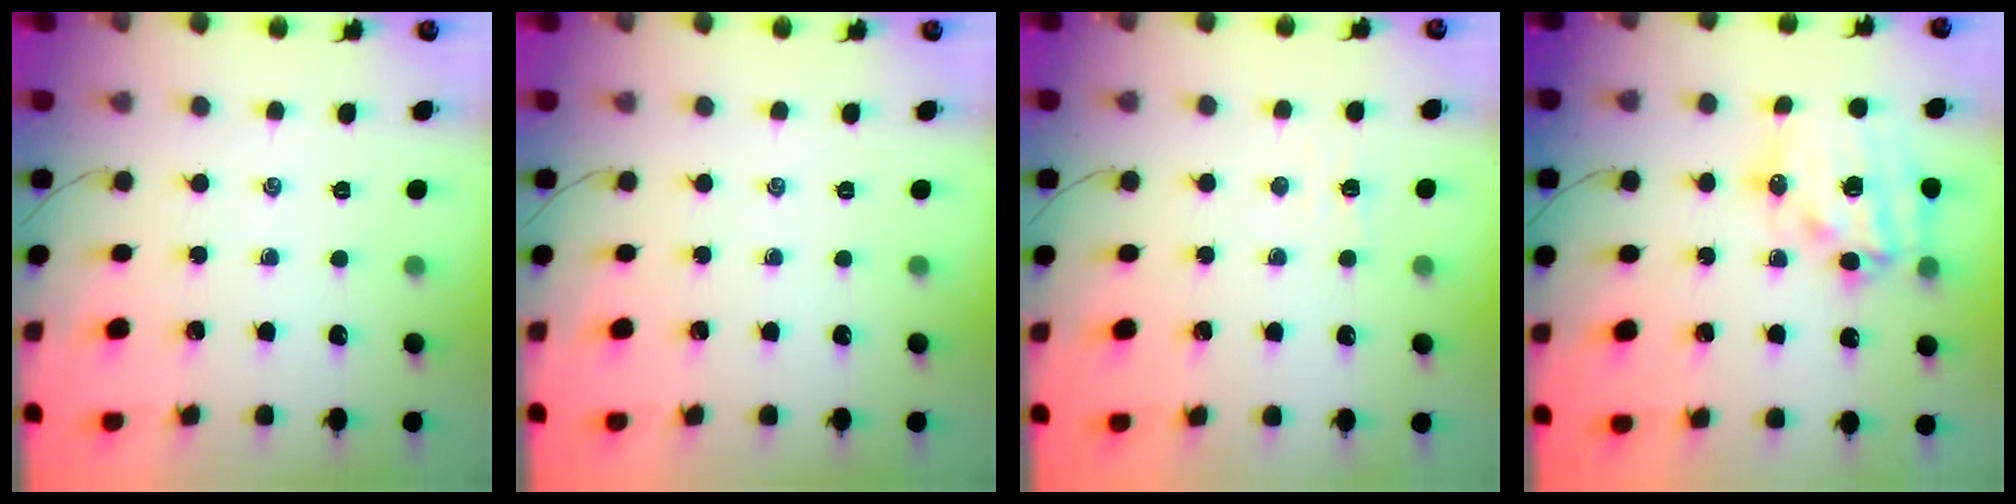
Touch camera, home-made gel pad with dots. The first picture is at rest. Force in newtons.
{"total": 0.0}
{"total": 1.6, "press": 1.6, "slide": 0.5}
{"total": 17.6, "press": 17.2, "slide": 3.7}